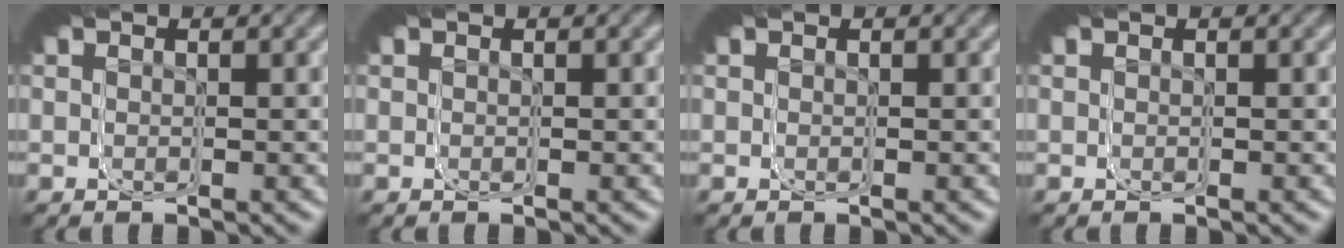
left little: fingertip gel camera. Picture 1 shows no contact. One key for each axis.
{"total": 0.0}
{"total": 0.0}
{"total": 0.0}